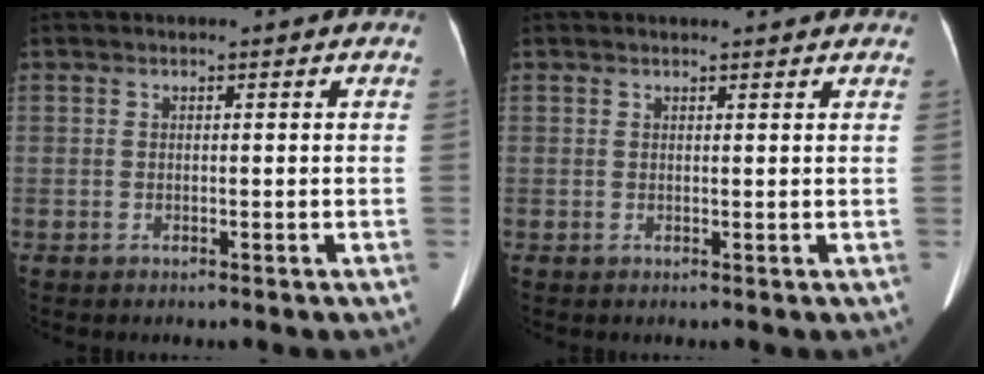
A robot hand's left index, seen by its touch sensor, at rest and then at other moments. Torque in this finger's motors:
{"motor_torque": [-0.07, 0.10, -0.18, -0.02]}